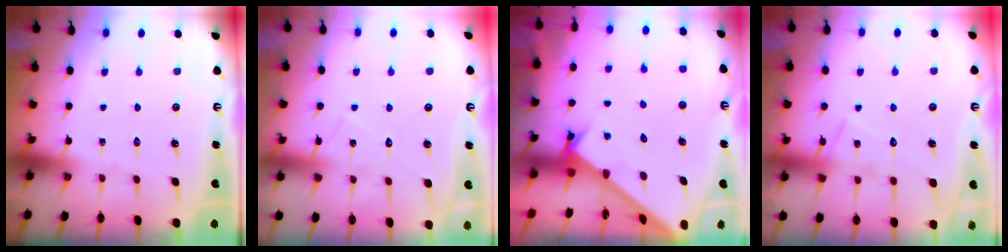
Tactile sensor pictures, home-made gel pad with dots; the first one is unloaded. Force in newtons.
{"total": 7.2, "press": 7.2, "slide": 0.5}
{"total": 1.4, "press": 1.4, "slide": 0.1}
{"total": 10.7, "press": 10.7, "slide": 0.7}